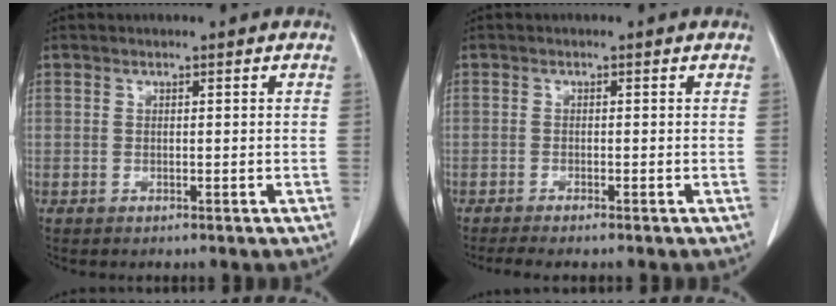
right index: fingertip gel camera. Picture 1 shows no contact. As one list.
[{"total": 3.1, "force": [-2.6, 0.0, 1.7], "torque": [-0.019, -0.003, -0.039]}]